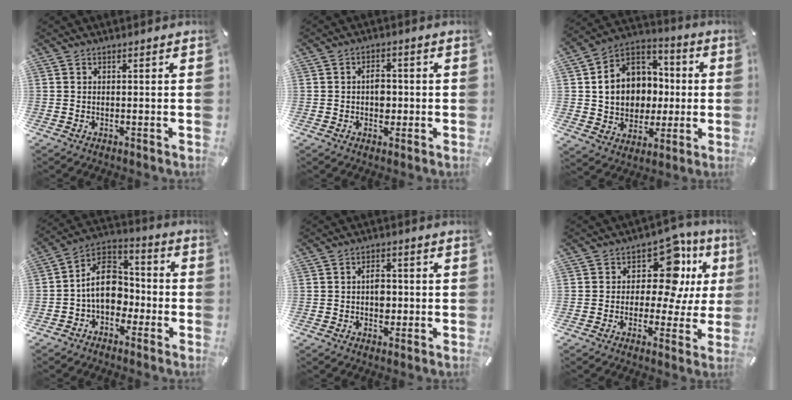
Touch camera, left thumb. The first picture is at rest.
{"total": 4.1, "force": [-0.4, 3.1, 2.7], "torque": [-0.028, -0.003, -0.014]}
{"total": 13.1, "force": [0.1, 12.0, 5.3], "torque": [-0.112, -0.007, 0.008]}
{"total": 12.4, "force": [-2.3, 9.5, 7.6], "torque": [-0.135, 0.019, -0.042]}
{"total": 4.3, "force": [-0.4, 3.1, 2.8], "torque": [-0.029, -0.003, -0.014]}
{"total": 13.9, "force": [4.9, 7.9, 10.3], "torque": [-0.150, -0.030, 0.082]}